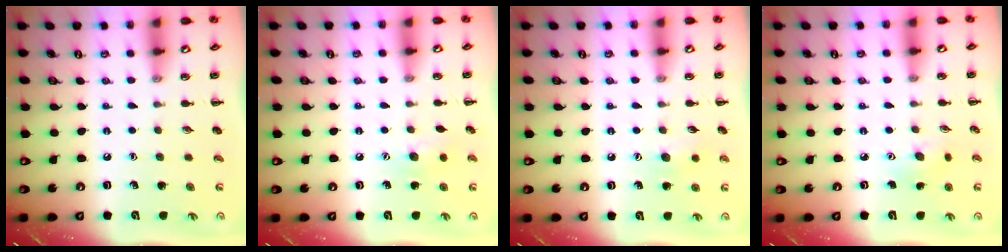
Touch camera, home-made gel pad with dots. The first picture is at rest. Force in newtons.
{"total": 7.7, "press": 7.6, "slide": 1.5}
{"total": 6.2, "press": 6.0, "slide": 1.3}
{"total": 4.4, "press": 4.2, "slide": 1.2}